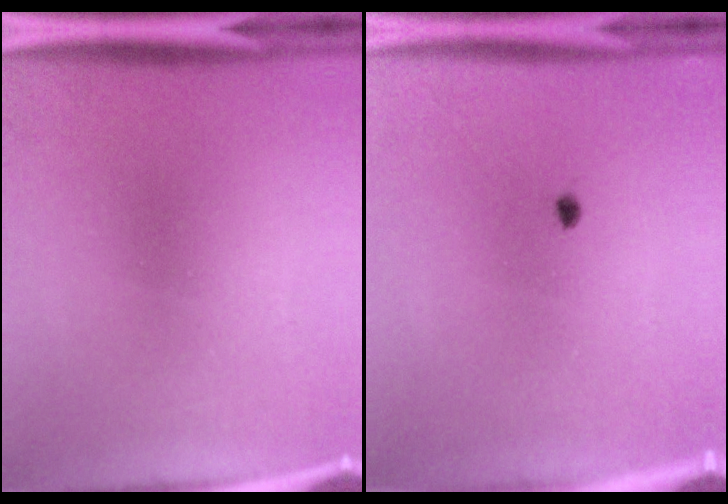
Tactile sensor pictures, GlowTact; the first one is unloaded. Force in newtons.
{"total": 0.7}